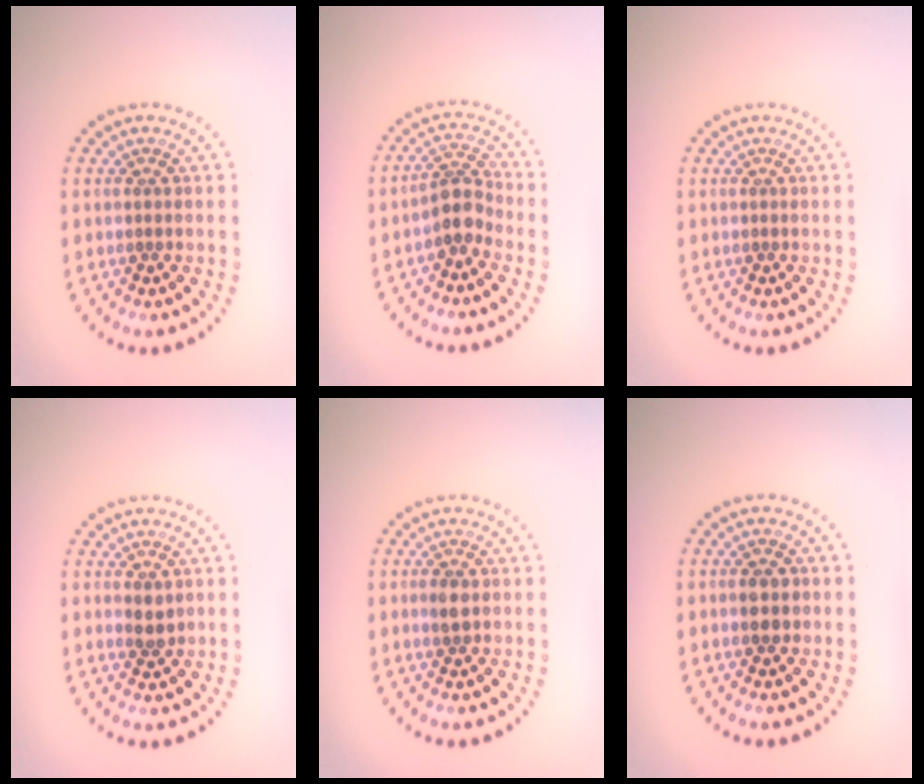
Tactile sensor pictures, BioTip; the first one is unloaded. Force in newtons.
{"total": 2.7, "press": 2.2, "slide": 1.6}
{"total": 0.0}
{"total": 1.4, "press": 1.4, "slide": 0.1}
{"total": 1.4, "press": 1.4, "slide": 0.1}
{"total": 1.7, "press": 1.7, "slide": 0.1}